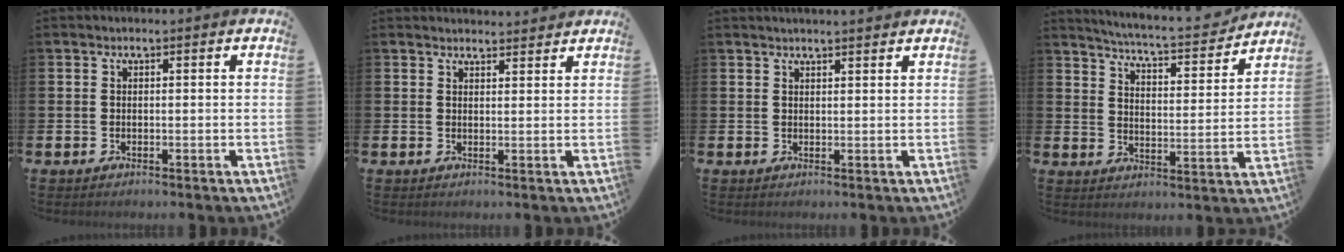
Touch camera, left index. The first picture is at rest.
{"total": 2.3, "force": [2.2, 0.3, -0.1], "torque": [0.012, -0.016, 0.038]}
{"total": 1.7, "force": [1.7, -0.1, 0.2], "torque": [0.009, -0.011, 0.028]}
{"total": 5.8, "force": [5.7, 0.0, 1.2], "torque": [-0.039, -0.050, 0.090]}